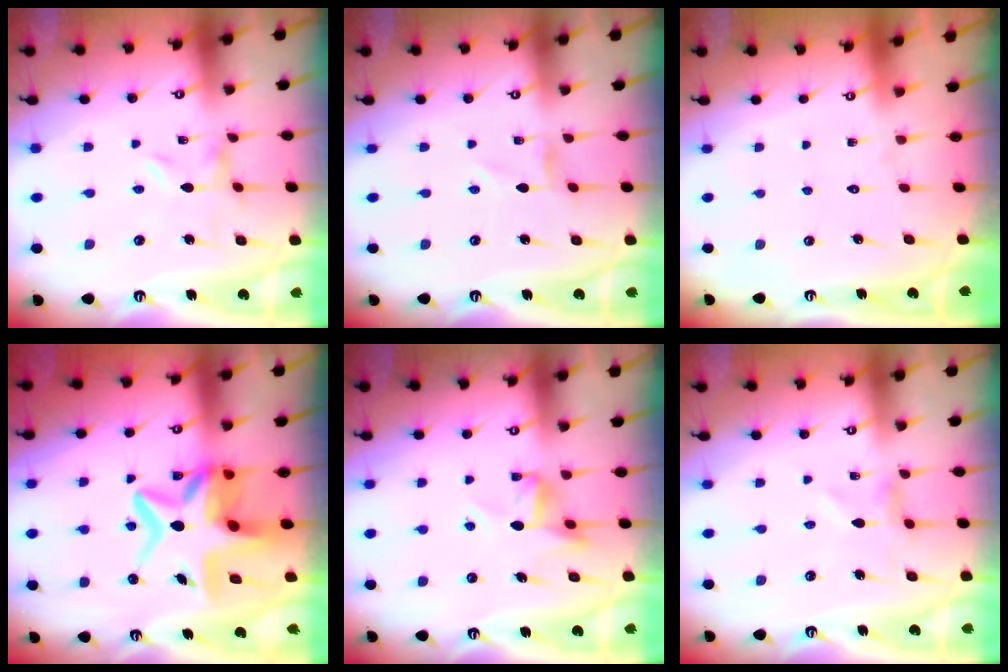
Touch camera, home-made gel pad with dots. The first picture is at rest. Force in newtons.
{"total": 0.6, "press": 0.6, "slide": 0.1}
{"total": 1.5, "press": 1.5, "slide": 0.1}
{"total": 13.2, "press": 12.8, "slide": 3.2}
{"total": 8.2, "press": 8.2, "slide": 0.9}
{"total": 1.8, "press": 1.8, "slide": 0.2}